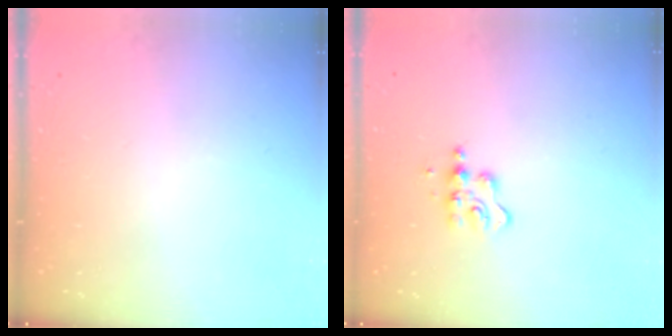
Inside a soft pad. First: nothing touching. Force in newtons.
{"total": 6.1, "press": 6.0, "slide": 1.0}